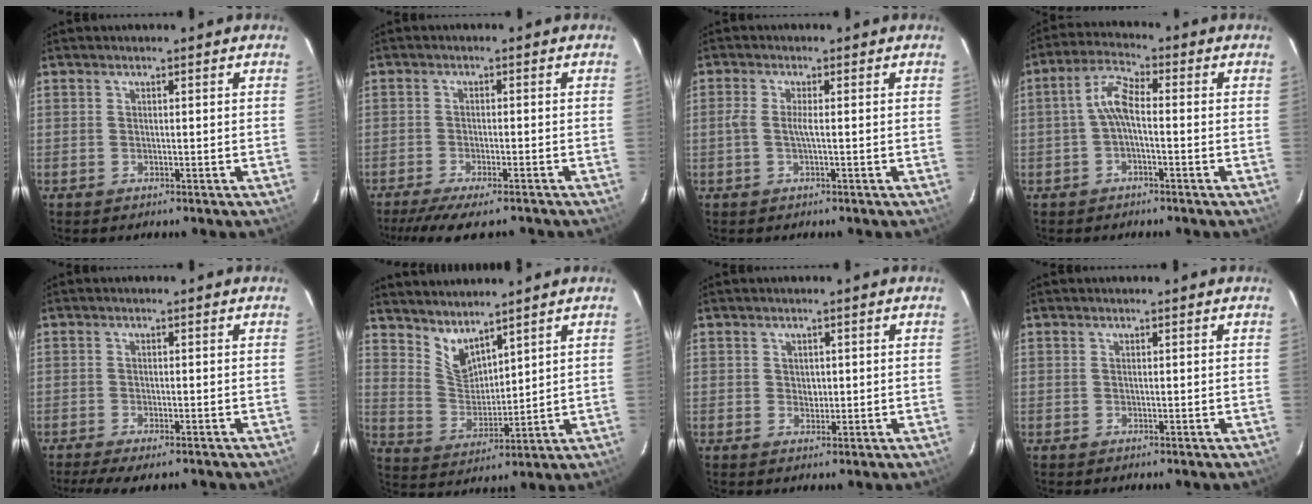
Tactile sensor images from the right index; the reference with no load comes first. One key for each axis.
{"total": 9.2, "fx": -7.7, "fy": 1.6, "fz": 4.7, "tx": -0.109, "ty": -0.022, "tz": -0.127}
{"total": 2.1, "fx": -0.4, "fy": -0.1, "fz": 2.1, "tx": -0.044, "ty": 0.000, "tz": -0.011}
{"total": 5.0, "fx": -1.0, "fy": 1.8, "fz": 4.6, "tx": -0.102, "ty": 0.019, "tz": -0.024}
{"total": 5.9, "fx": -4.6, "fy": 1.4, "fz": 3.4, "tx": -0.080, "ty": -0.019, "tz": -0.076}
{"total": 7.1, "fx": 6.0, "fy": 2.4, "fz": 3.0, "tx": -0.055, "ty": -0.006, "tz": 0.125}
{"total": 1.5, "fx": 0.2, "fy": 1.4, "fz": 0.5, "tx": -0.005, "ty": 0.002, "tz": 0.005}
{"total": 0.0}